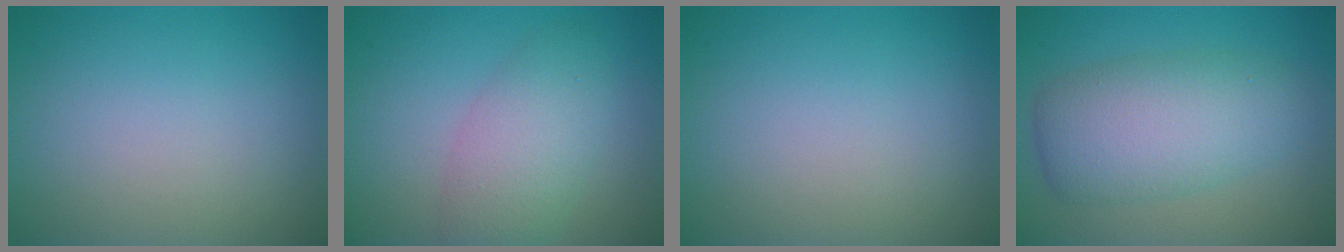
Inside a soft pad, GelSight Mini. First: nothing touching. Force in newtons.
{"total": 4.6, "press": 4.6, "slide": 0.3}
{"total": 0.0}
{"total": 6.7, "press": 6.7, "slide": 0.0}